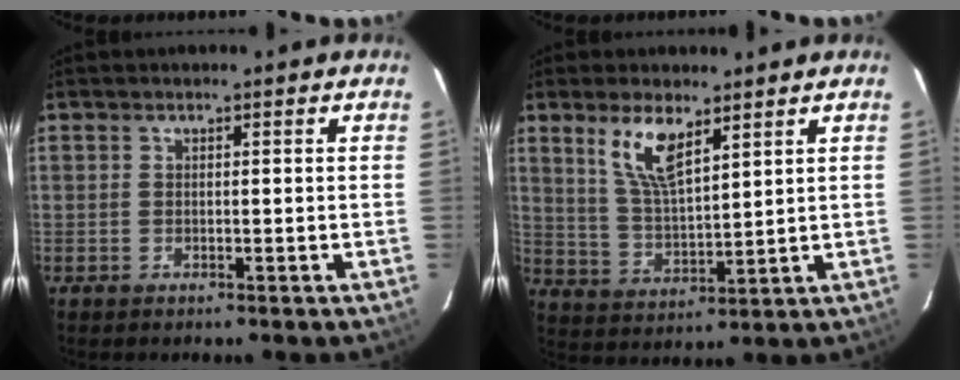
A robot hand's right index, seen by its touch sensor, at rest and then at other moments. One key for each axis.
{"total": 8.6, "fx": 5.2, "fy": 2.7, "fz": 6.3, "tx": -0.122, "ty": 0.000, "tz": 0.109}